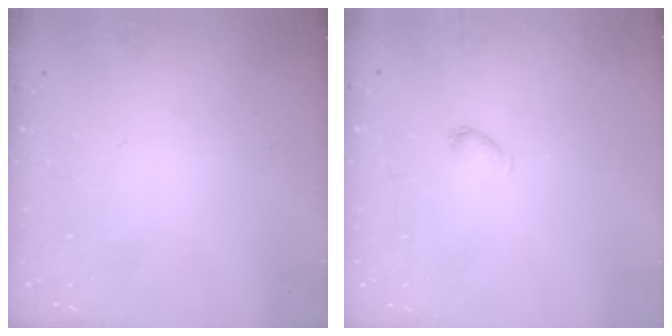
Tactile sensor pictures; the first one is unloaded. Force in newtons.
{"total": 3.1, "press": 3.1, "slide": 0.5}